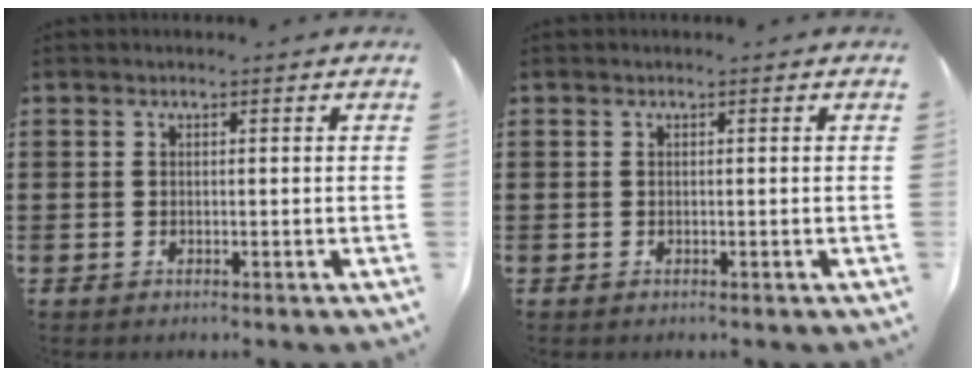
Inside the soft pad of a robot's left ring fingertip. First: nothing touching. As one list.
[{"total": 0.0}]